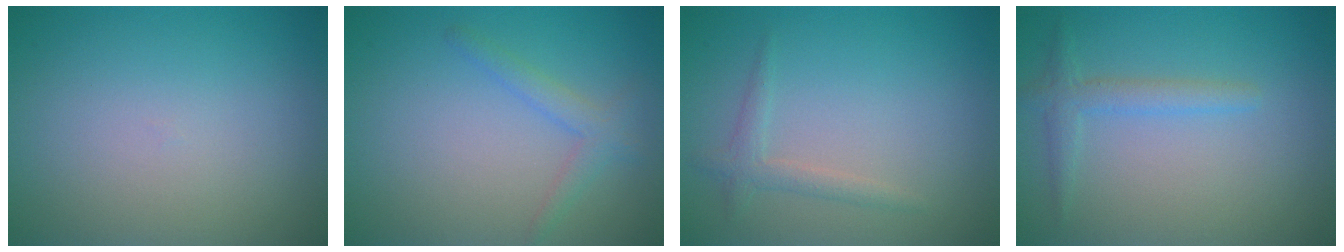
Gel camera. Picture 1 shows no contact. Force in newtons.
{"total": 1.8, "press": 1.8, "slide": 0.0}
{"total": 1.5, "press": 1.5, "slide": 0.0}
{"total": 1.9, "press": 1.9, "slide": 0.1}